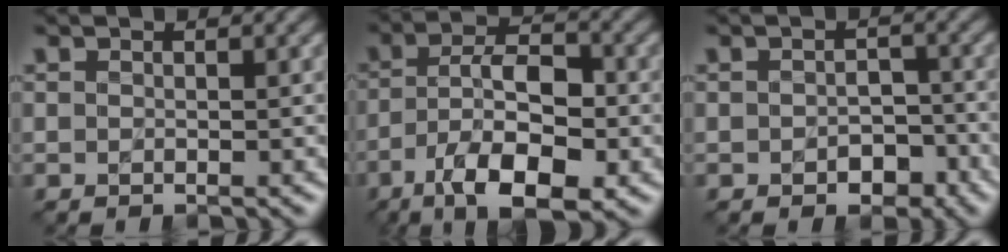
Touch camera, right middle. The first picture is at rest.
{"total": 9.4, "force": [-4.2, 3.9, 7.5], "torque": [-0.137, 0.003, -0.072]}
{"total": 2.7, "force": [-1.2, 1.7, 1.7], "torque": [-0.022, 0.002, -0.016]}